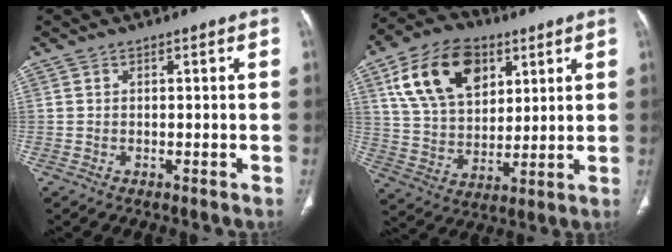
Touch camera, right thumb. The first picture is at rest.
{"total": 18.1, "force": [7.7, 11.8, 11.3], "torque": [-0.175, -0.018, 0.143]}